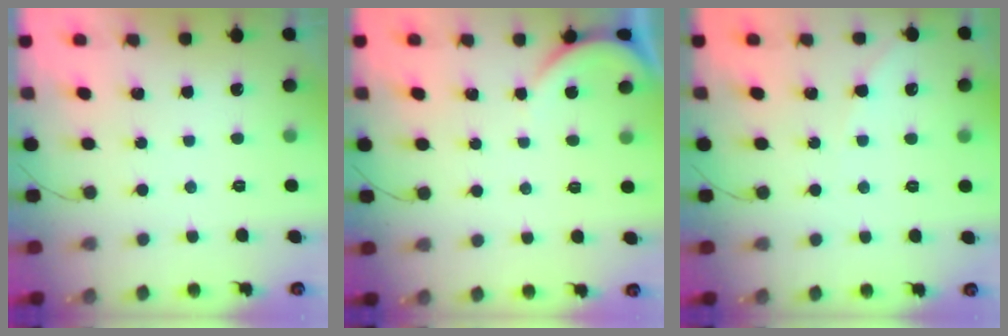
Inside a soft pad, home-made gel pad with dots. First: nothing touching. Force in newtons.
{"total": 2.8, "press": 2.8, "slide": 0.5}
{"total": 4.0, "press": 4.0, "slide": 0.6}